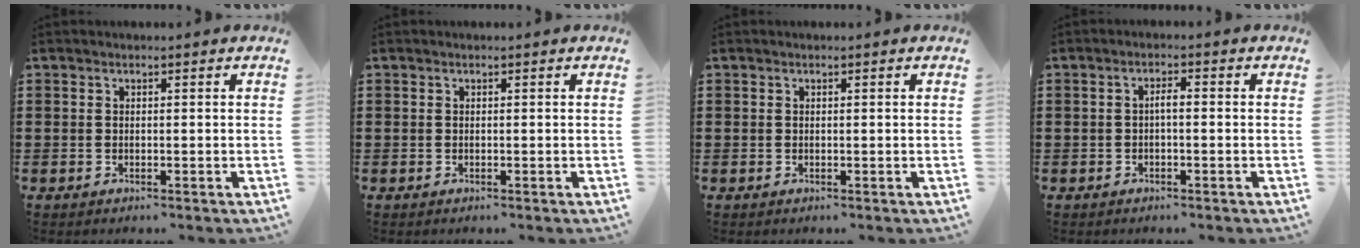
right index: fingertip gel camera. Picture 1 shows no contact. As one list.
[{"total": 0.0}, {"total": 0.0}, {"total": 1.8, "force": [-0.4, 0.4, 1.7], "torque": [-0.032, 0.002, -0.009]}]